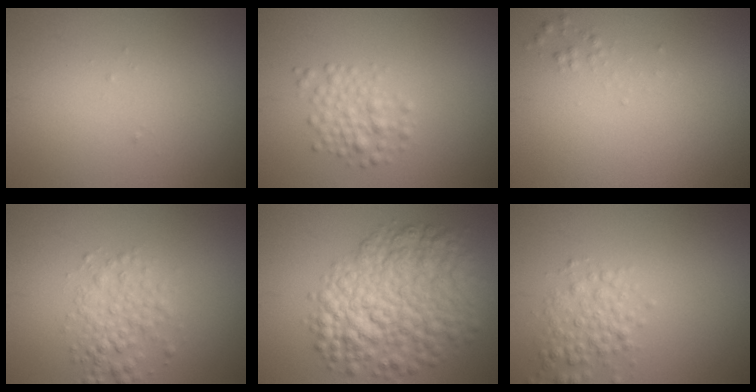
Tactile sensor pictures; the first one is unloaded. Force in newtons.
{"total": 2.3, "press": 2.3, "slide": 0.1}
{"total": 0.6, "press": 0.6, "slide": 0.0}
{"total": 2.9, "press": 2.9, "slide": 0.0}
{"total": 9.6, "press": 9.6, "slide": 0.3}
{"total": 2.7, "press": 2.7, "slide": 0.0}